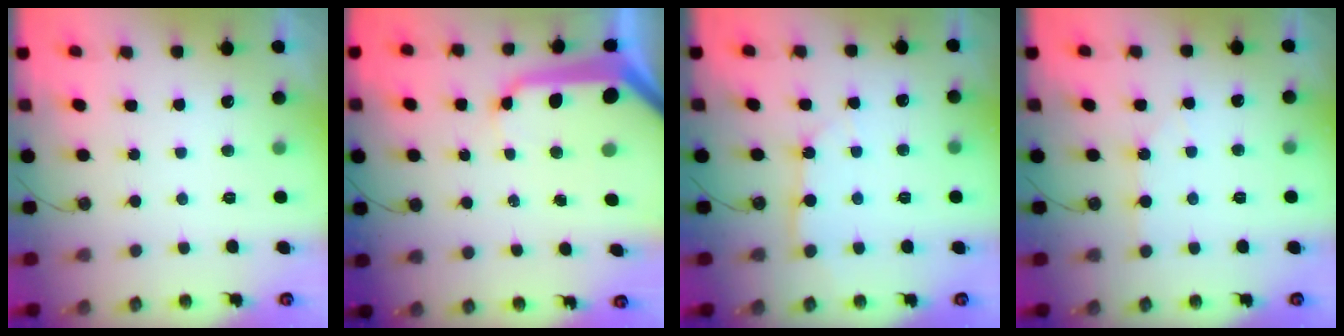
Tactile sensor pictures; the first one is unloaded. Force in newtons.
{"total": 17.1, "press": 17.0, "slide": 1.7}
{"total": 3.0, "press": 2.9, "slide": 0.3}
{"total": 2.5, "press": 2.5, "slide": 0.5}